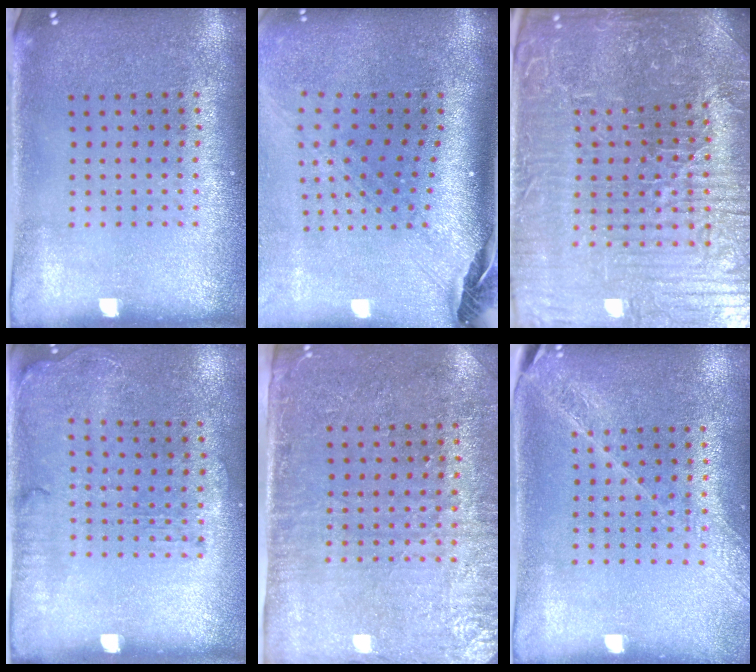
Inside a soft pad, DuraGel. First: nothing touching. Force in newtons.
{"total": 3.0, "press": 2.1, "slide": 2.1}
{"total": 5.9, "press": 5.7, "slide": 1.8}
{"total": 1.6, "press": 1.3, "slide": 1.0}
{"total": 3.0, "press": 2.6, "slide": 1.4}
{"total": 1.6, "press": 1.5, "slide": 0.4}